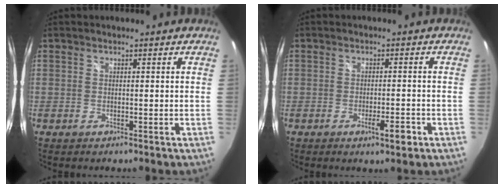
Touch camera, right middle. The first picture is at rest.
{"total": 3.4, "force": [-1.8, 0.9, 2.8], "torque": [-0.050, -0.007, -0.026]}